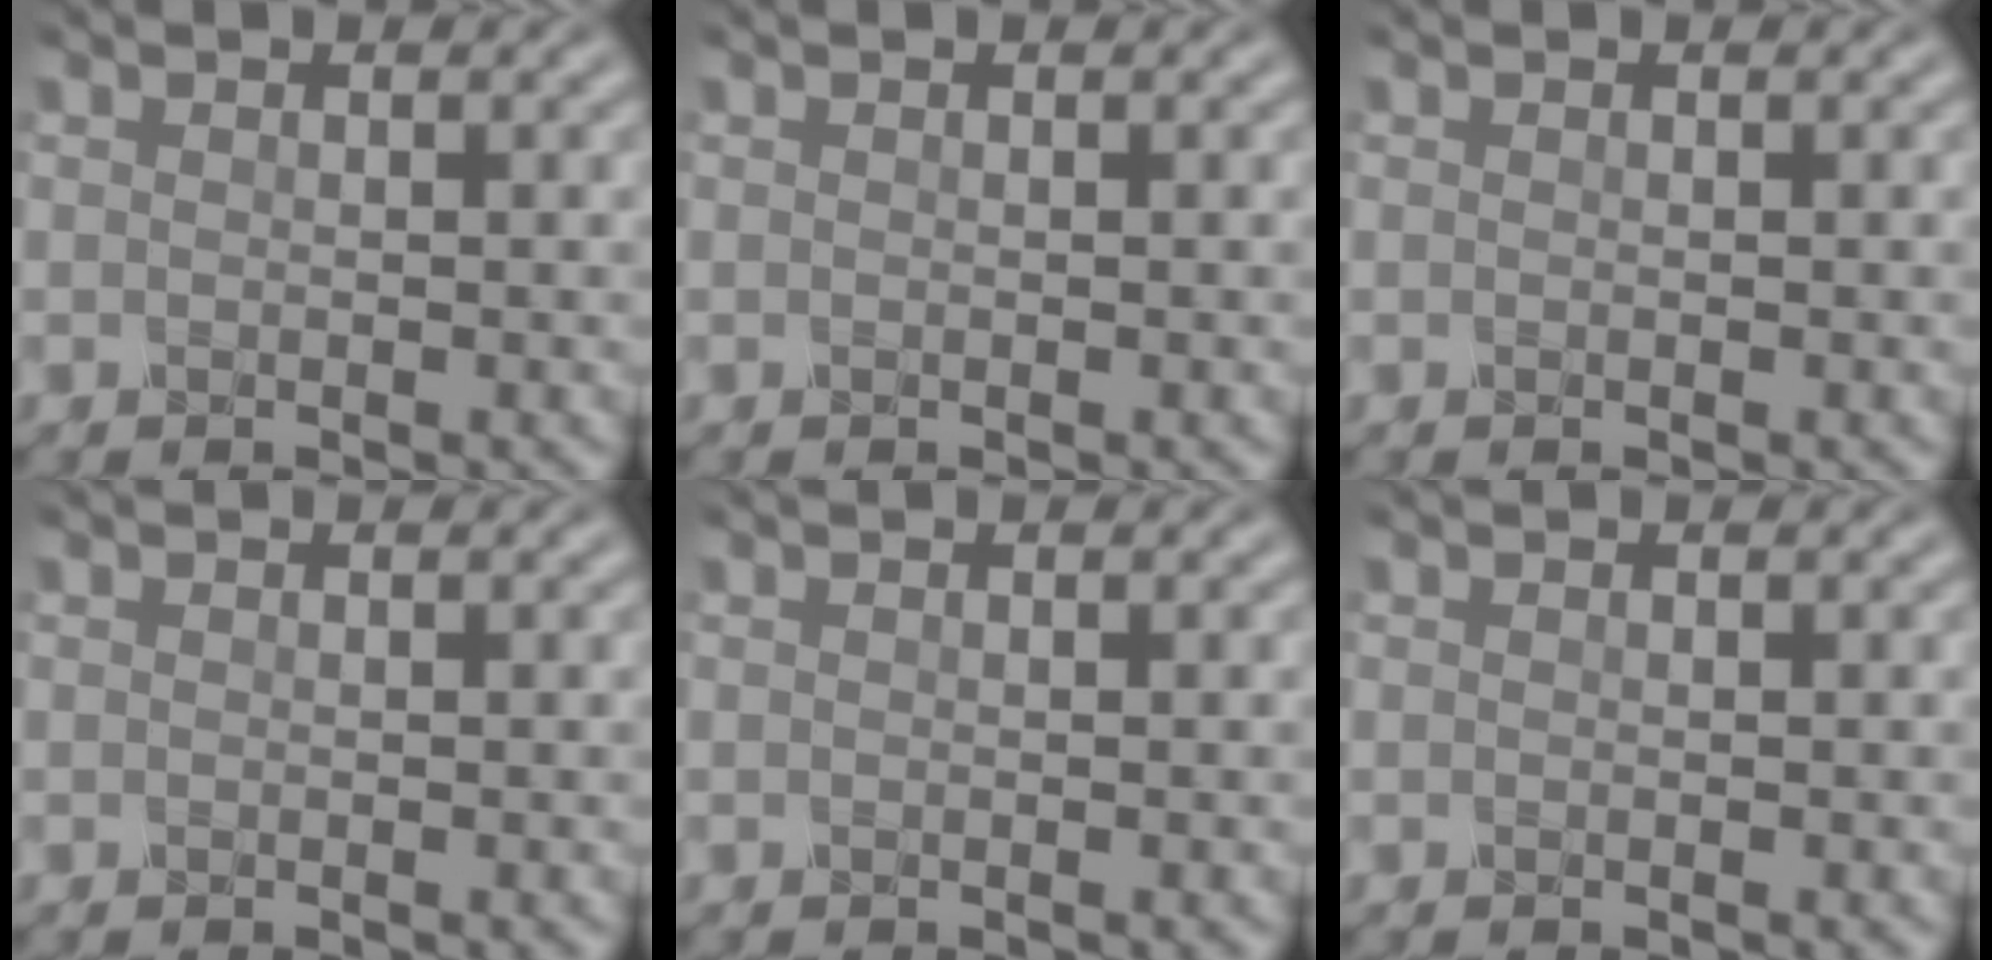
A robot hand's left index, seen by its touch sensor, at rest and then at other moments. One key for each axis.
{"total": 0.0}
{"total": 0.0}
{"total": 0.0}
{"total": 0.0}
{"total": 0.0}